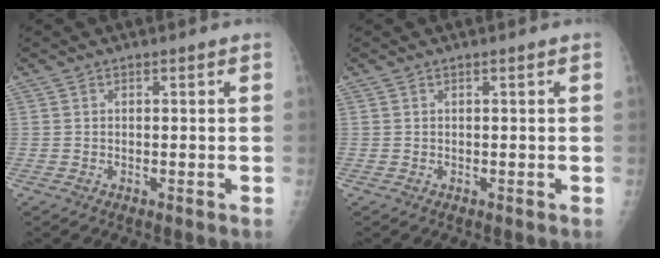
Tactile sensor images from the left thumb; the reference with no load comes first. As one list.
[{"total": 0.0}]